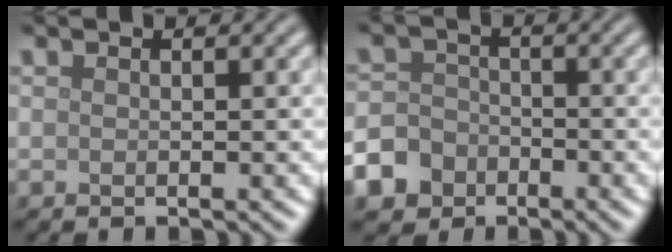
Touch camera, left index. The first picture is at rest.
{"total": 6.3, "force": [-3.8, 4.7, 1.4], "torque": [-0.019, -0.016, -0.081]}